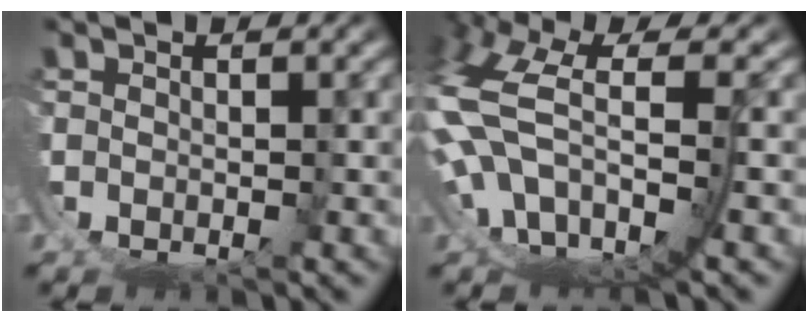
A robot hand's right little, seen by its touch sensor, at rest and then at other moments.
{"total": 9.7, "force": [-1.2, 6.6, 7.0], "torque": [-0.181, -0.035, -0.010]}